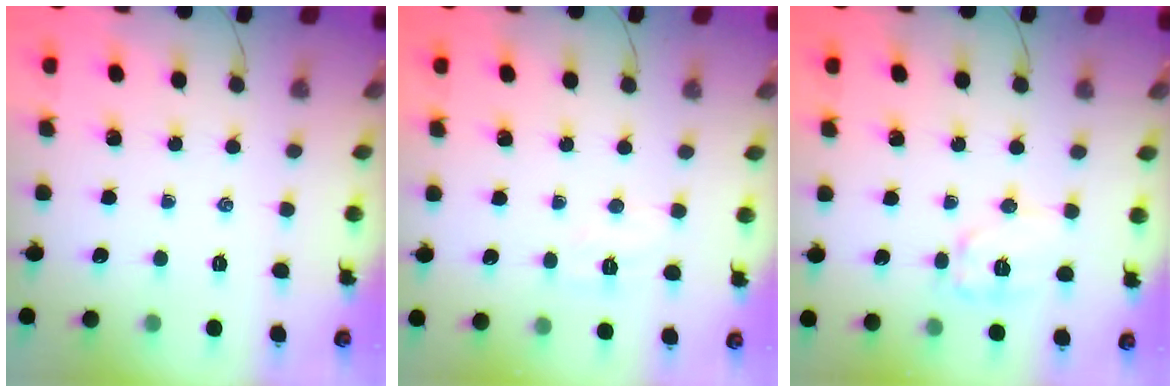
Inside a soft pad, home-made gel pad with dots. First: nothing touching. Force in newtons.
{"total": 4.0, "press": 3.9, "slide": 0.8}
{"total": 9.2, "press": 9.2, "slide": 0.5}